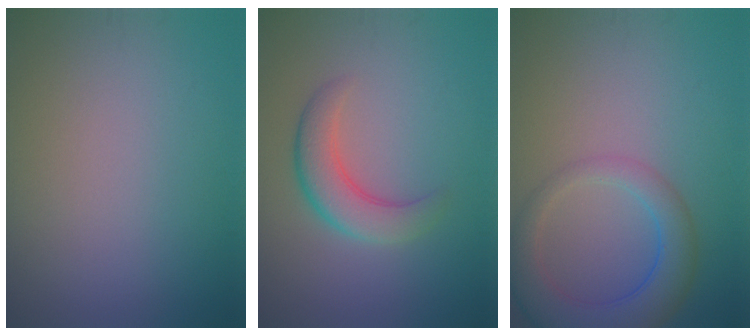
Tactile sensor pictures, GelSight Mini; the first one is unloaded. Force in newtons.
{"total": 3.9, "press": 3.9, "slide": 0.2}
{"total": 5.5, "press": 5.5, "slide": 0.3}